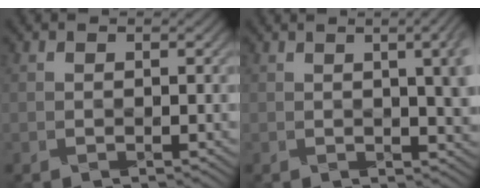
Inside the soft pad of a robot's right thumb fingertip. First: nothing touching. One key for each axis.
{"total": 6.5, "fx": 1.2, "fy": 1.8, "fz": 6.2, "tx": -0.064, "ty": 0.012, "tz": 0.017}